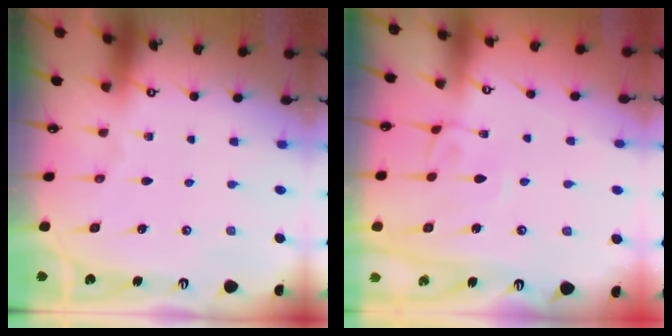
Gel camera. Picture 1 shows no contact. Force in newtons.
{"total": 3.5, "press": 3.5, "slide": 0.1}